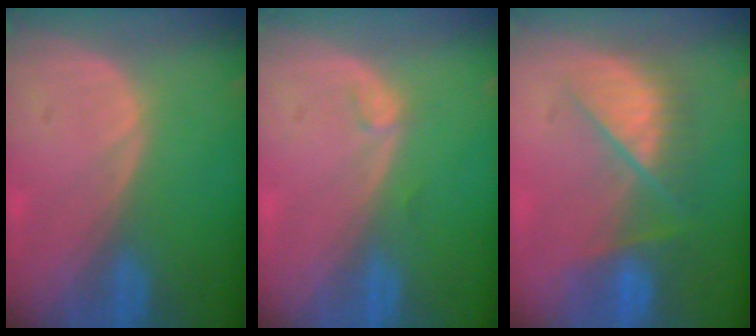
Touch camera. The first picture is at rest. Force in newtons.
{"total": 0.8, "press": 0.7, "slide": 0.1}
{"total": 7.3, "press": 7.3, "slide": 0.5}